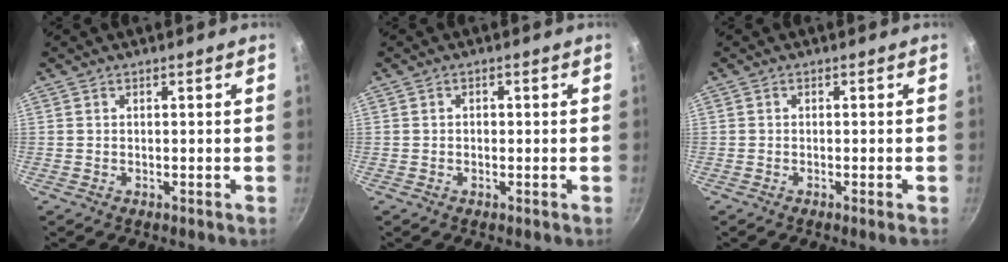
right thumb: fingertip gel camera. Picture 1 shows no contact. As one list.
[{"total": 0.8, "force": [-0.2, 0.6, 0.3], "torque": [-0.003, 0.005, -0.004]}, {"total": 1.2, "force": [-0.6, -0.1, 1.0], "torque": [-0.028, 0.002, -0.013]}]